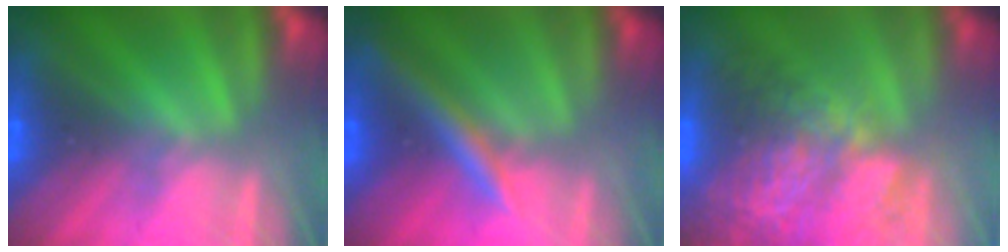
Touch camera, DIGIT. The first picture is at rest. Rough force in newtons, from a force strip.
{"total": 2.4}
{"total": 9.6}